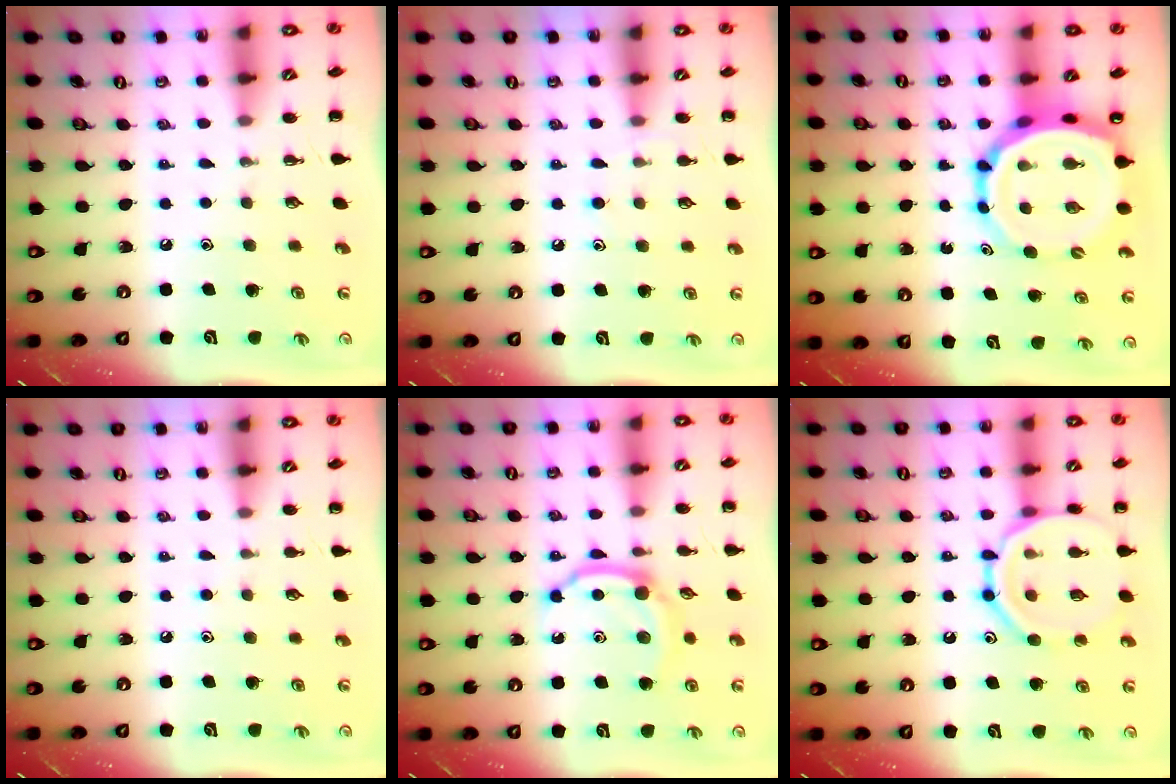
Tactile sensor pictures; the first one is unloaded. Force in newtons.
{"total": 5.6, "press": 5.2, "slide": 2.1}
{"total": 10.8, "press": 10.4, "slide": 3.0}
{"total": 5.1, "press": 4.8, "slide": 1.8}
{"total": 7.9, "press": 7.8, "slide": 0.9}
{"total": 14.5, "press": 14.5, "slide": 1.3}